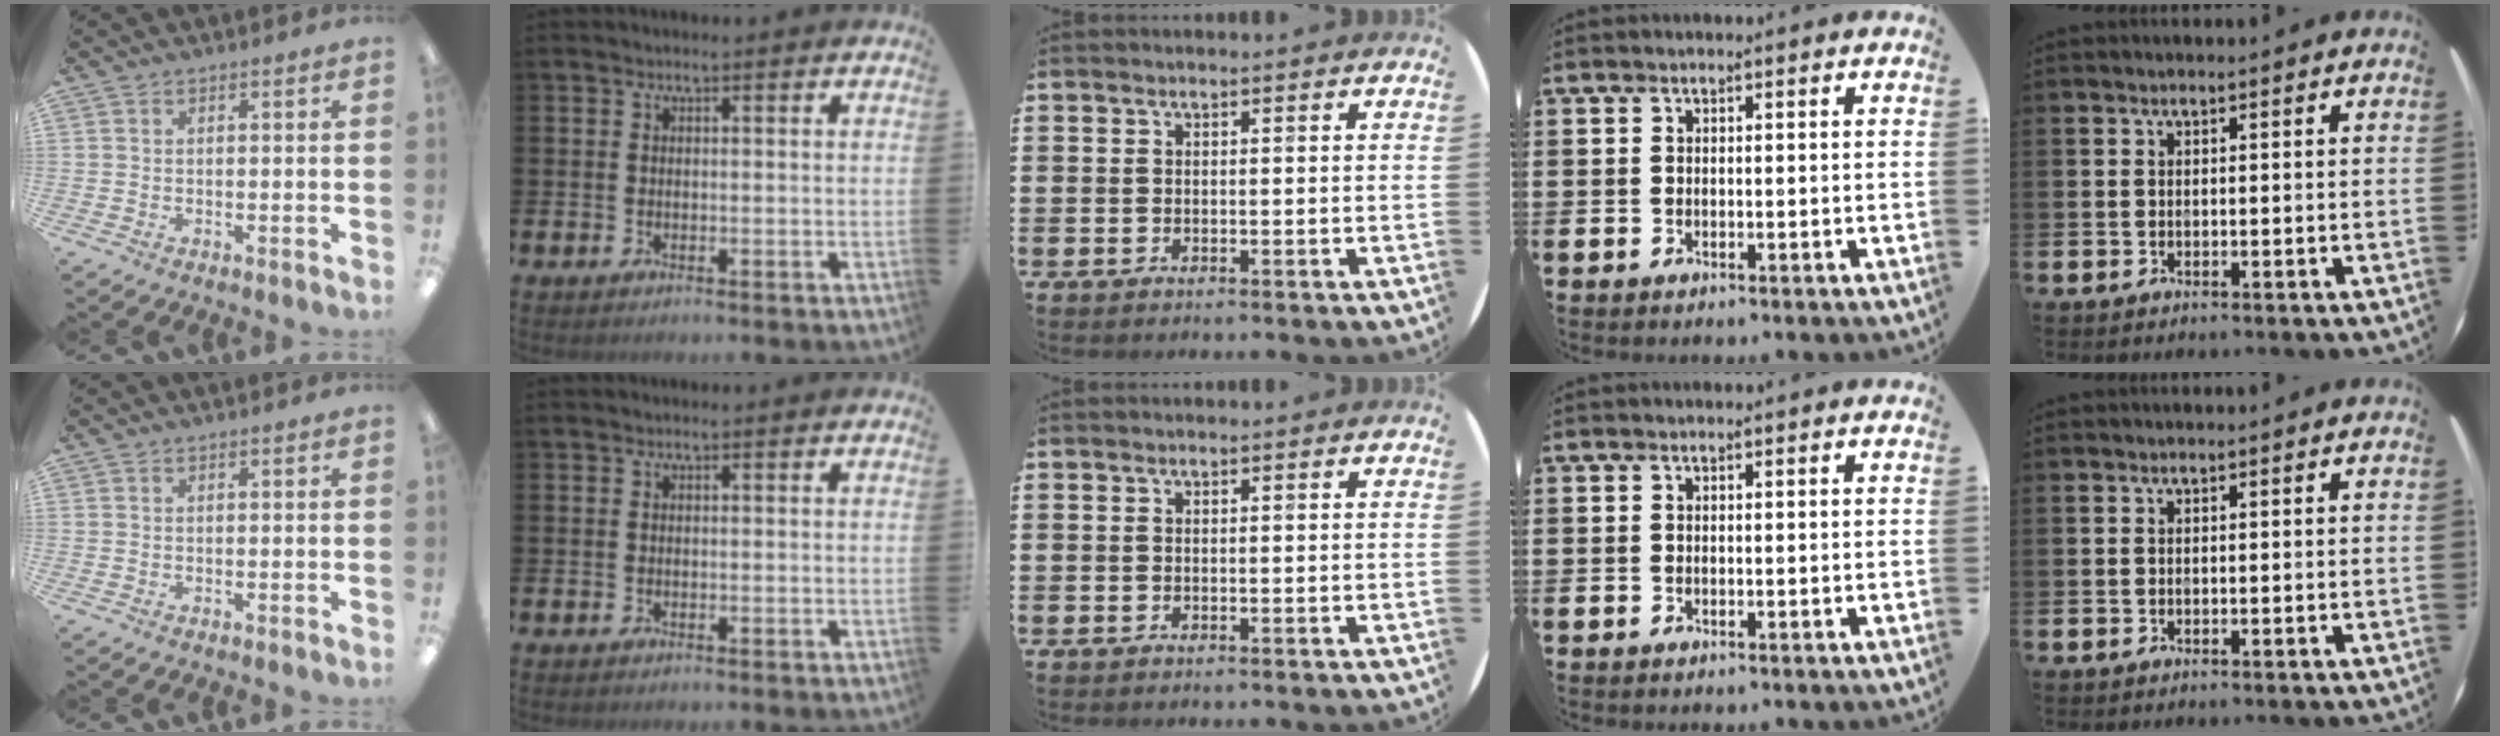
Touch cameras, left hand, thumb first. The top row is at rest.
{}